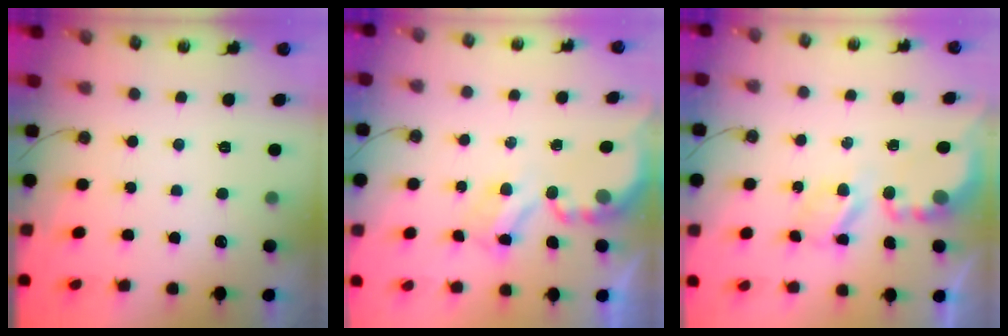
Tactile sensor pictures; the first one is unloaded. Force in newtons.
{"total": 3.8, "press": 3.8, "slide": 0.2}
{"total": 4.9, "press": 4.9, "slide": 0.4}